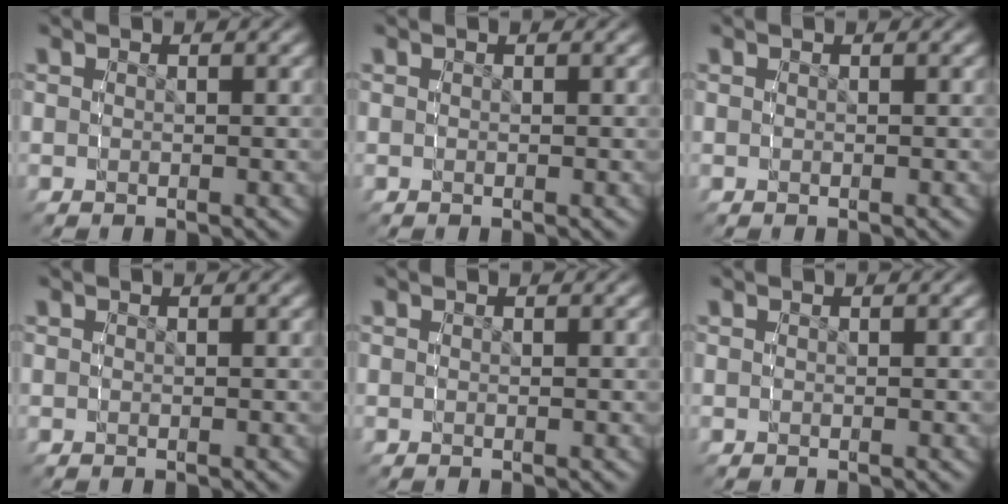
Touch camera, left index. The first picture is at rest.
{"total": 0.0}
{"total": 0.0}
{"total": 0.0}
{"total": 0.0}
{"total": 0.0}